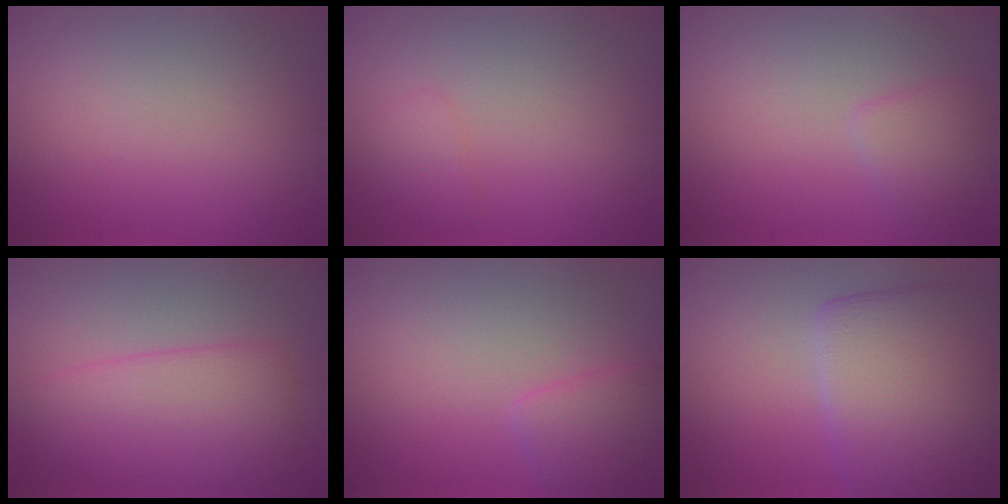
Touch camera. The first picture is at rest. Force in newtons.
{"total": 1.3, "press": 1.3, "slide": 0.0}
{"total": 1.7, "press": 1.7, "slide": 0.2}
{"total": 5.8, "press": 5.8, "slide": 0.3}
{"total": 2.1, "press": 2.1, "slide": 0.2}
{"total": 8.8, "press": 8.7, "slide": 1.0}